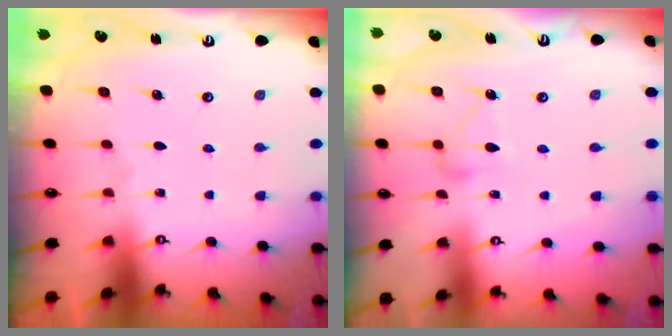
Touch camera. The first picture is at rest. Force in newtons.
{"total": 10.3, "press": 10.2, "slide": 0.5}